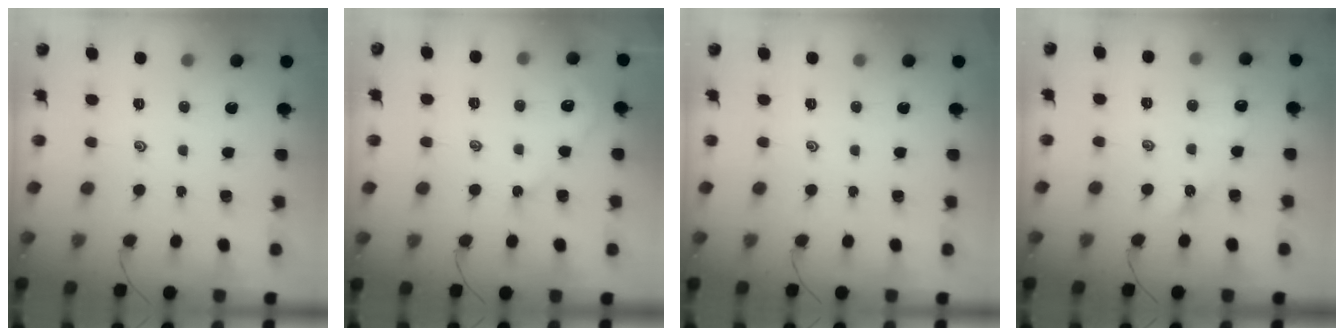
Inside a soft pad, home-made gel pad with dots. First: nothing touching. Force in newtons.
{"total": 2.5, "press": 2.4, "slide": 0.4}
{"total": 0.0}
{"total": 5.2, "press": 5.1, "slide": 0.5}